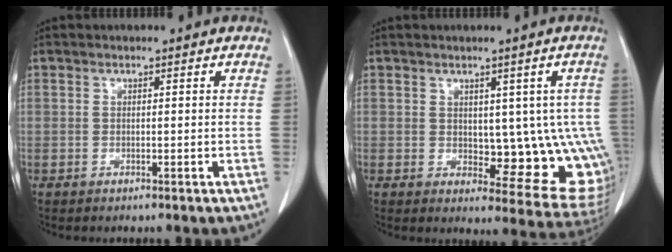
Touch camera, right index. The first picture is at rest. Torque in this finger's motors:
{"motor_torque": [0.32, 0.09, 0.18, 0.01]}